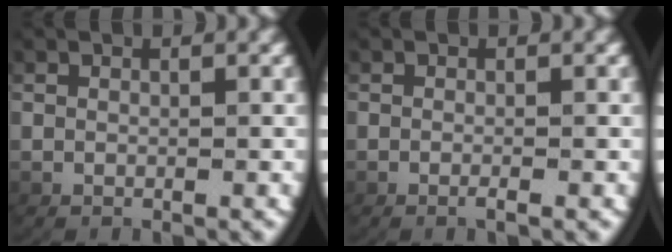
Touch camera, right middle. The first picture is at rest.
{"total": 1.1, "force": [-0.8, 0.3, 0.7], "torque": [-0.015, 0.005, -0.017]}